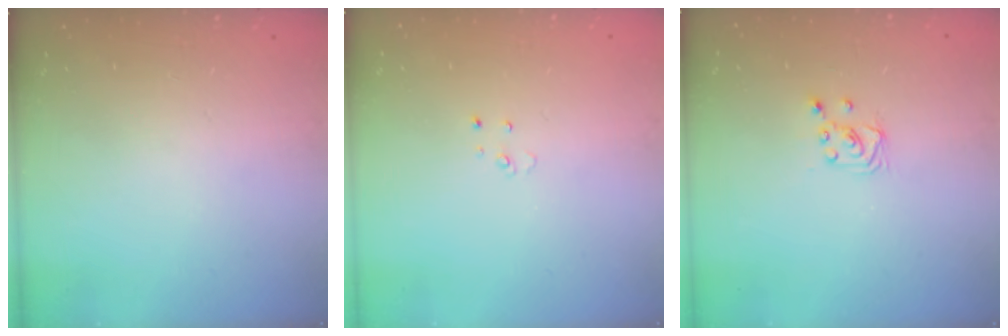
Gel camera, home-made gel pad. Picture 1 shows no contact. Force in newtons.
{"total": 2.5, "press": 2.5, "slide": 0.2}
{"total": 2.0, "press": 2.0, "slide": 0.2}